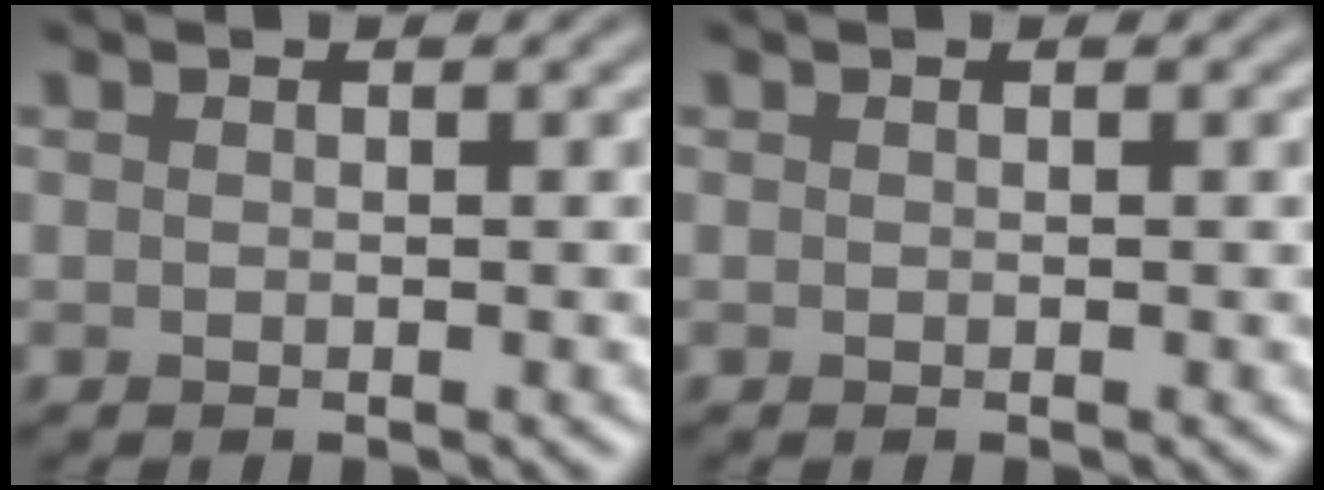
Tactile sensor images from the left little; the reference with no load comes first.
{"total": 0.0}